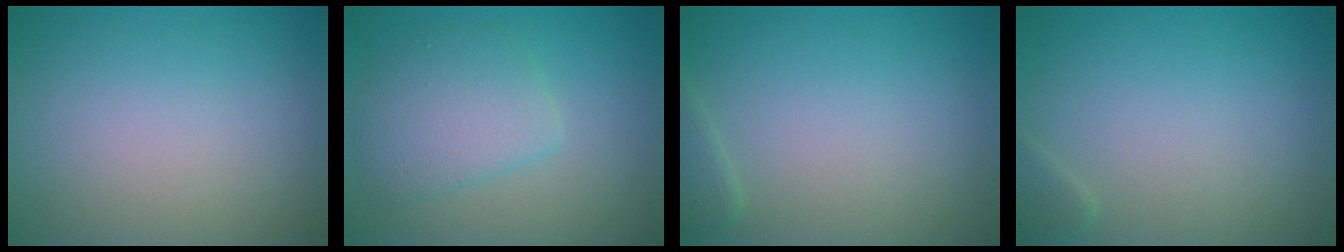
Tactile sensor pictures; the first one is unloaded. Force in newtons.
{"total": 3.9, "press": 3.9, "slide": 0.1}
{"total": 1.1, "press": 1.1, "slide": 0.1}
{"total": 1.0, "press": 1.0, "slide": 0.1}